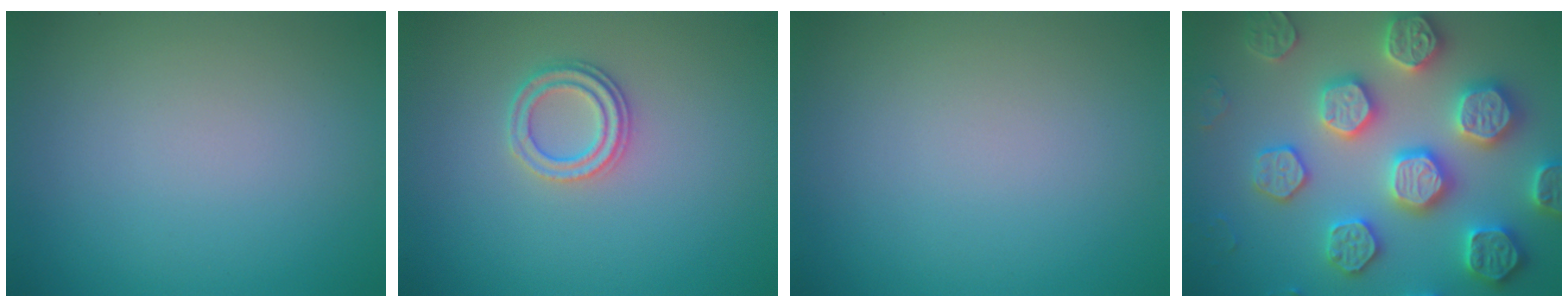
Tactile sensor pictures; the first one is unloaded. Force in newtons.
{"total": 2.3, "press": 2.2, "slide": 0.8}
{"total": 0.0}
{"total": 7.2, "press": 6.9, "slide": 1.7}